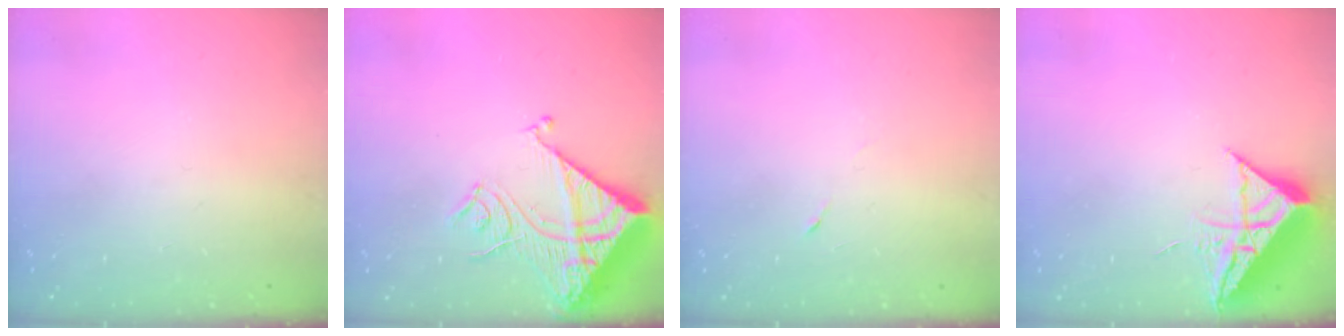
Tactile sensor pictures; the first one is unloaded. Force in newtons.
{"total": 15.6, "press": 15.4, "slide": 1.8}
{"total": 3.3, "press": 3.0, "slide": 1.4}
{"total": 10.0, "press": 9.9, "slide": 0.8}